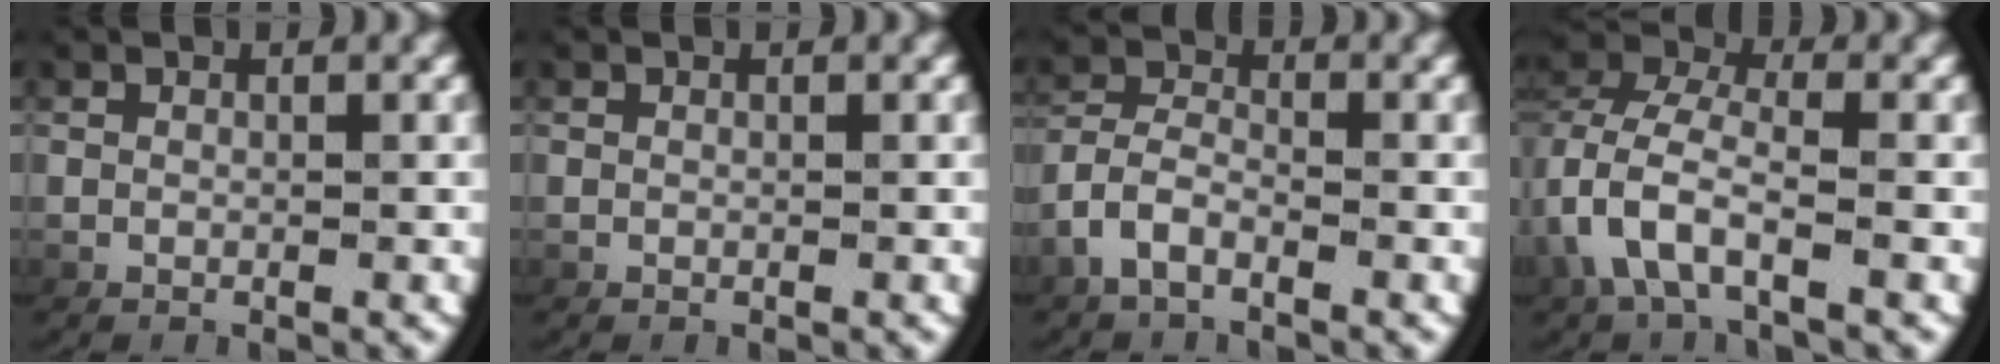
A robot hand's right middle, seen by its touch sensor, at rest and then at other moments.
{"total": 0.0}
{"total": 3.2, "force": [-1.7, 2.2, 1.6], "torque": [-0.048, -0.010, -0.031]}
{"total": 3.1, "force": [-0.5, 1.6, 2.7], "torque": [-0.072, -0.003, -0.009]}